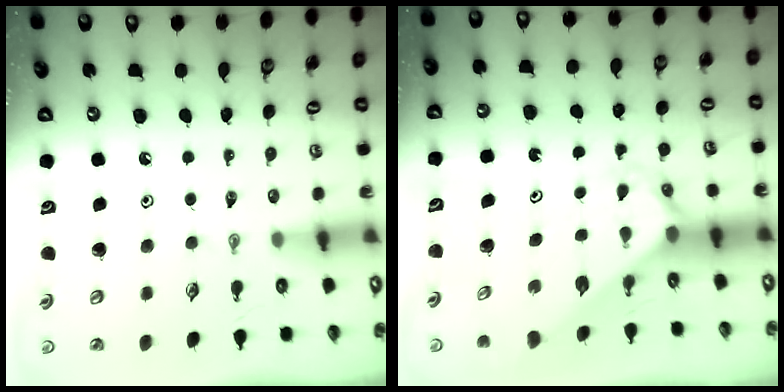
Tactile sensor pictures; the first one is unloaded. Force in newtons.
{"total": 2.6, "press": 2.6, "slide": 0.2}